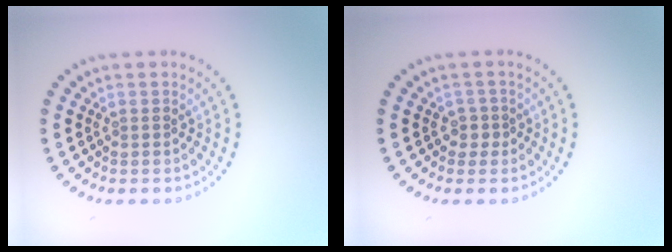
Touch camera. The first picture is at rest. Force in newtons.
{"total": 1.4, "press": 1.1, "slide": 1.0}